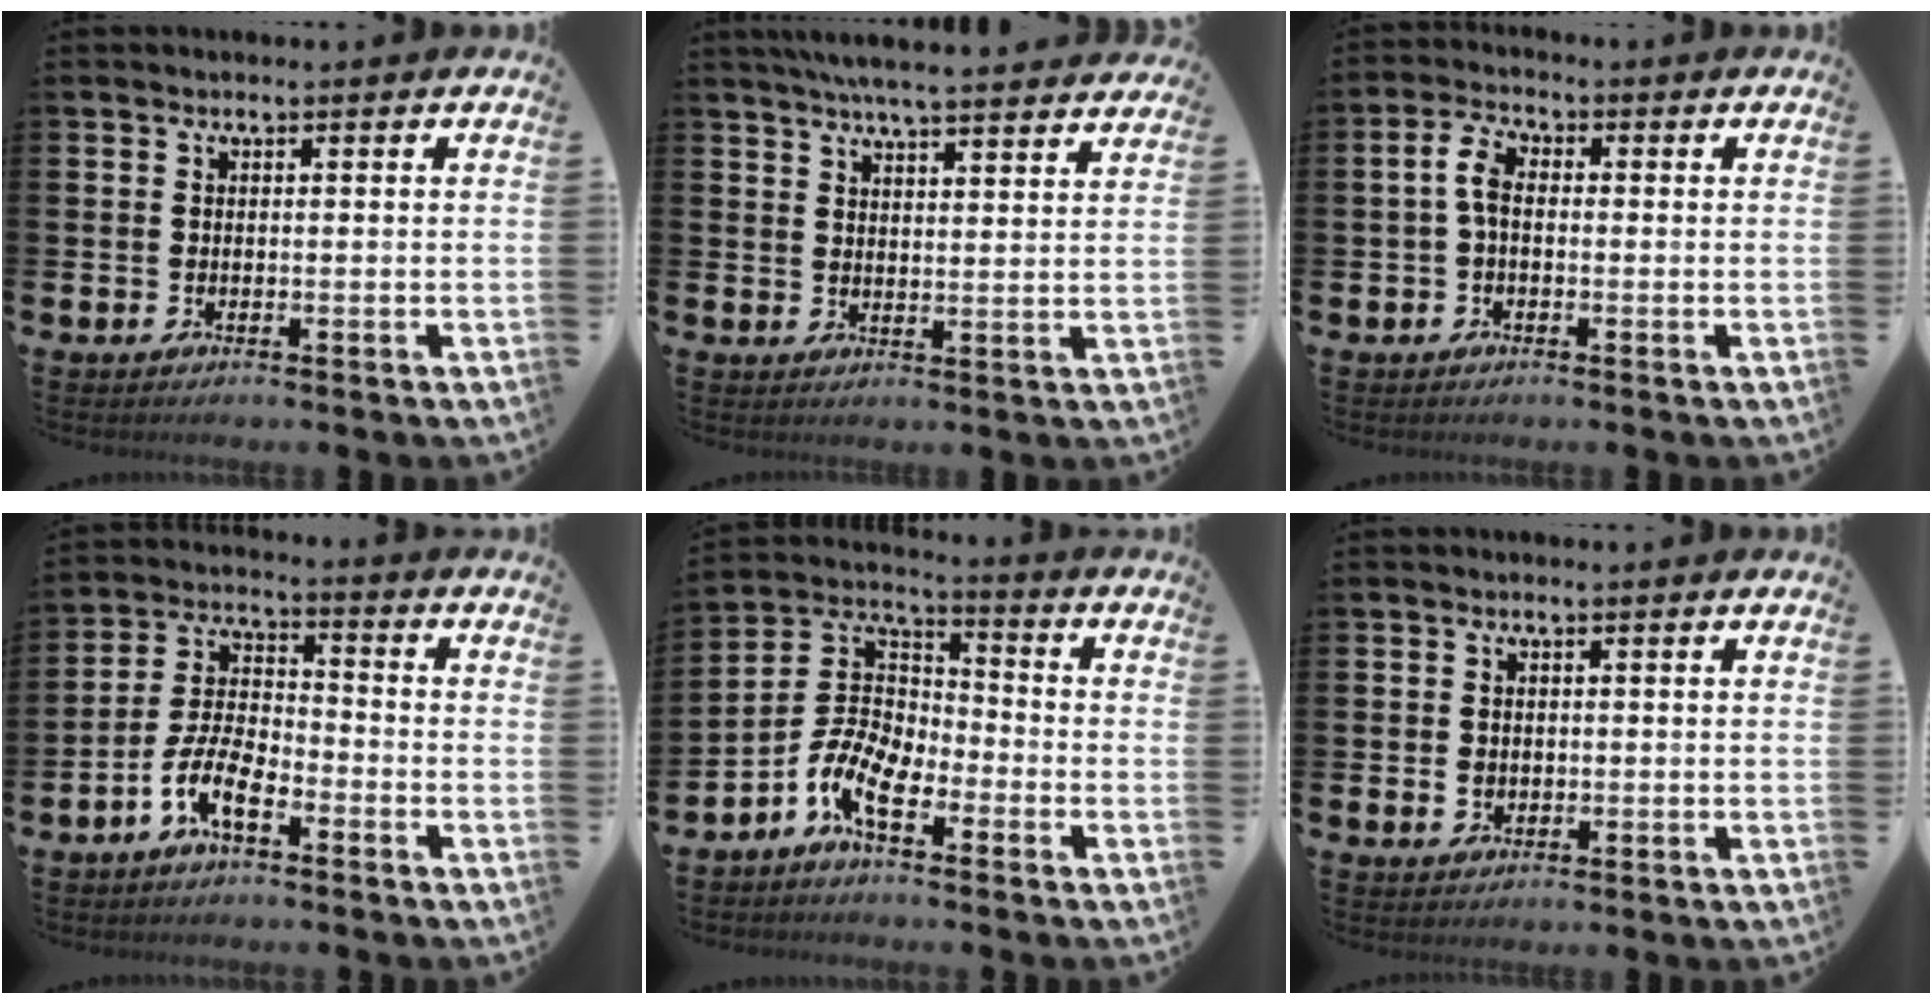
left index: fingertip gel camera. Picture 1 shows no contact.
{"total": 6.2, "force": [6.0, 0.0, 1.6], "torque": [-0.043, -0.028, 0.107]}
{"total": 4.0, "force": [0.2, 2.3, 3.3], "torque": [-0.057, 0.007, -0.001]}
{"total": 6.5, "force": [-3.9, 2.3, 4.6], "torque": [-0.116, -0.006, -0.080]}
{"total": 7.4, "force": [-4.9, 3.4, 4.4], "torque": [-0.122, -0.009, -0.106]}
{"total": 1.5, "force": [0.0, 1.3, 0.6], "torque": [-0.013, 0.010, -0.003]}